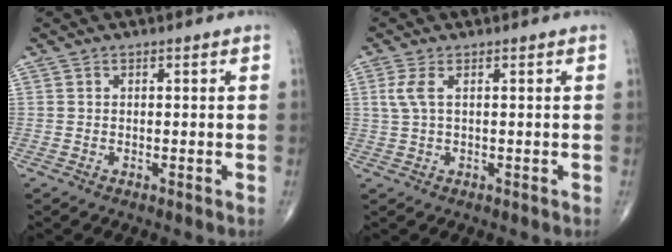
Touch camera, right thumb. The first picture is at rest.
{"total": 2.9, "force": [0.7, 0.9, 2.6], "torque": [-0.078, 0.009, 0.021]}